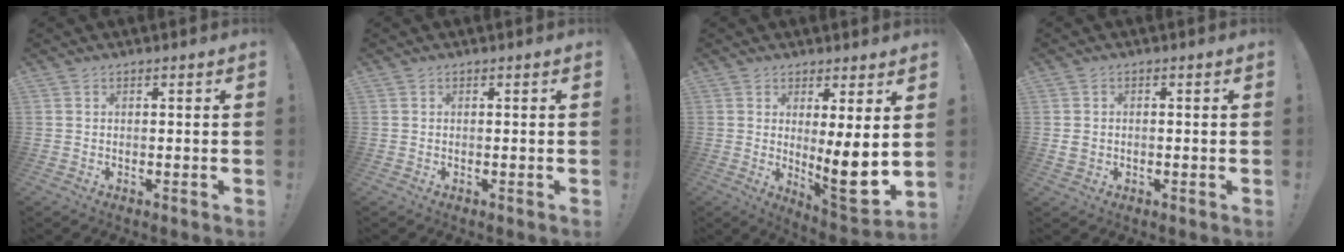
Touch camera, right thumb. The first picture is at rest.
{"total": 0.0}
{"total": 10.7, "force": [1.2, 1.7, 10.5], "torque": [-0.132, -0.042, 0.024]}
{"total": 2.3, "force": [-0.4, 2.0, 1.0], "torque": [-0.017, 0.008, -0.006]}